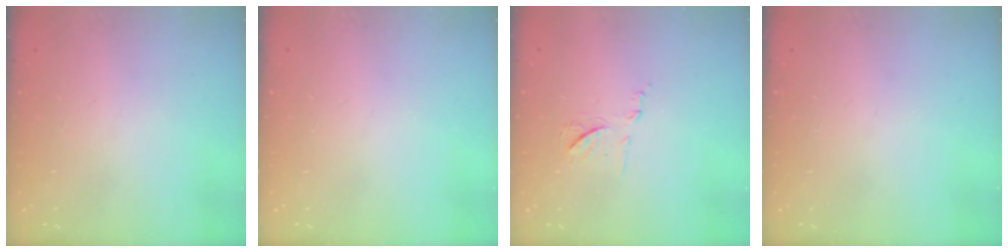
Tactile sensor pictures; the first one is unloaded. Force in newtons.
{"total": 0.0}
{"total": 7.6, "press": 7.6, "slide": 0.6}
{"total": 0.0}